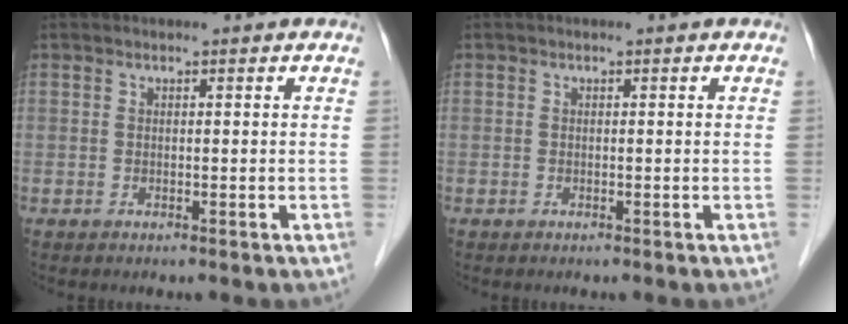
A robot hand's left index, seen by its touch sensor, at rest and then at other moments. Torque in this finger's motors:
{"motor_torque": [-0.06, -0.05, 0.00, 0.00]}